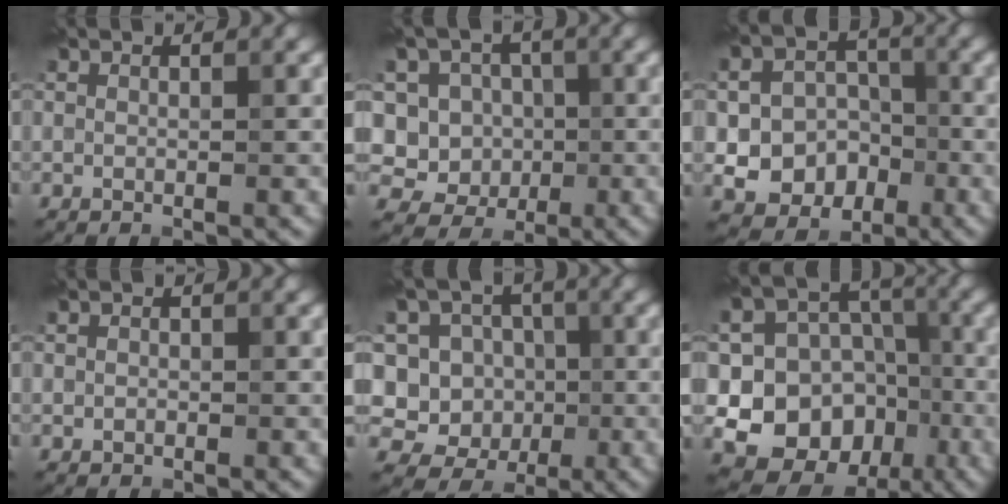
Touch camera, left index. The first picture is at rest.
{"total": 10.2, "force": [-0.1, 9.6, 3.5], "torque": [-0.082, 0.043, -0.033]}
{"total": 8.7, "force": [-2.8, 7.5, 3.4], "torque": [-0.041, -0.005, -0.059]}
{"total": 0.7, "force": [-0.1, 0.6, 0.2], "torque": [0.001, -0.002, -0.004]}
{"total": 12.4, "force": [-0.9, 11.8, 3.6], "torque": [-0.111, 0.034, -0.026]}
{"total": 13.1, "force": [-4.0, 11.5, 4.8], "torque": [-0.072, -0.011, -0.072]}